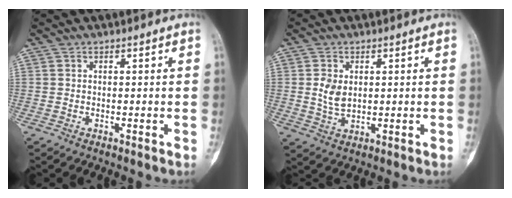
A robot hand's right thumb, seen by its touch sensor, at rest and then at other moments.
{"total": 4.4, "force": [0.7, 2.9, 3.3], "torque": [-0.058, -0.008, 0.019]}